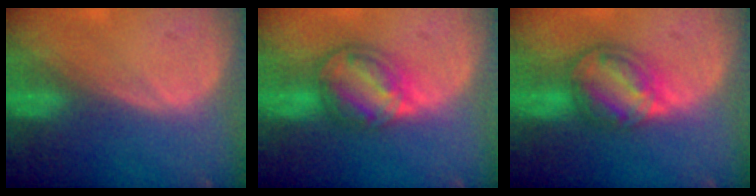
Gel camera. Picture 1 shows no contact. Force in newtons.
{"total": 7.4, "press": 6.6, "slide": 3.2}
{"total": 7.4, "press": 6.6, "slide": 3.2}